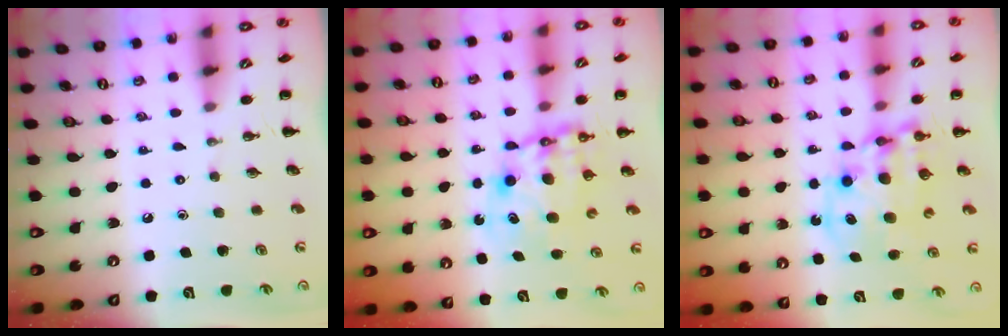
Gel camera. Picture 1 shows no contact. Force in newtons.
{"total": 9.2, "press": 9.0, "slide": 2.2}
{"total": 11.0, "press": 10.7, "slide": 2.5}